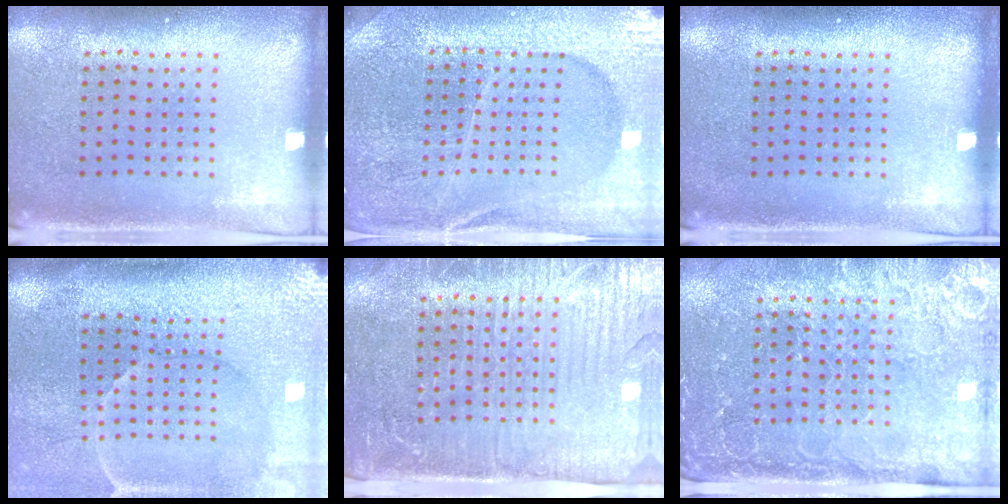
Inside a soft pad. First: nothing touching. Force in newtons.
{"total": 4.7, "press": 4.3, "slide": 1.7}
{"total": 0.0}
{"total": 4.5, "press": 3.9, "slide": 2.3}
{"total": 4.3, "press": 3.9, "slide": 1.8}
{"total": 4.2, "press": 4.0, "slide": 1.5}